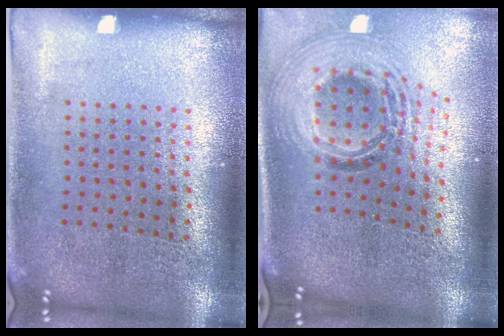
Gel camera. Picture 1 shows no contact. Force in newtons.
{"total": 2.2, "press": 1.6, "slide": 1.4}